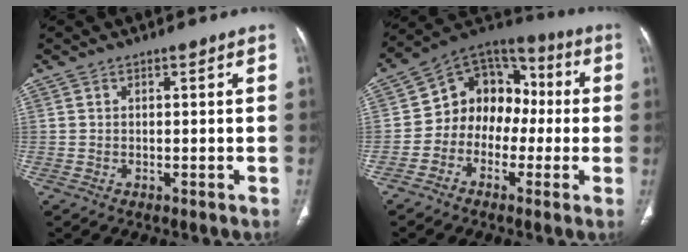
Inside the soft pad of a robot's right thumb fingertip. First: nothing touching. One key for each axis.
{"total": 13.0, "fx": -1.6, "fy": 10.6, "fz": 7.4, "tx": -0.063, "ty": 0.050, "tz": -0.044}